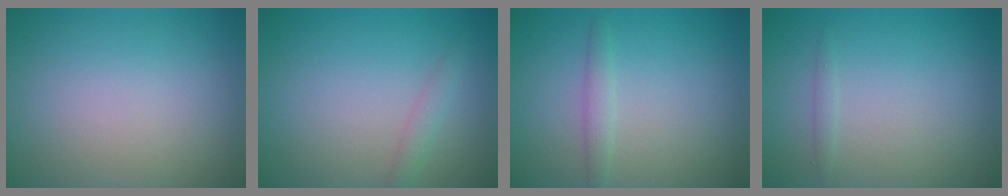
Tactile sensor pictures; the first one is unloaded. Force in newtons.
{"total": 1.3, "press": 1.3, "slide": 0.1}
{"total": 1.3, "press": 1.3, "slide": 0.1}
{"total": 0.5, "press": 0.5, "slide": 0.0}